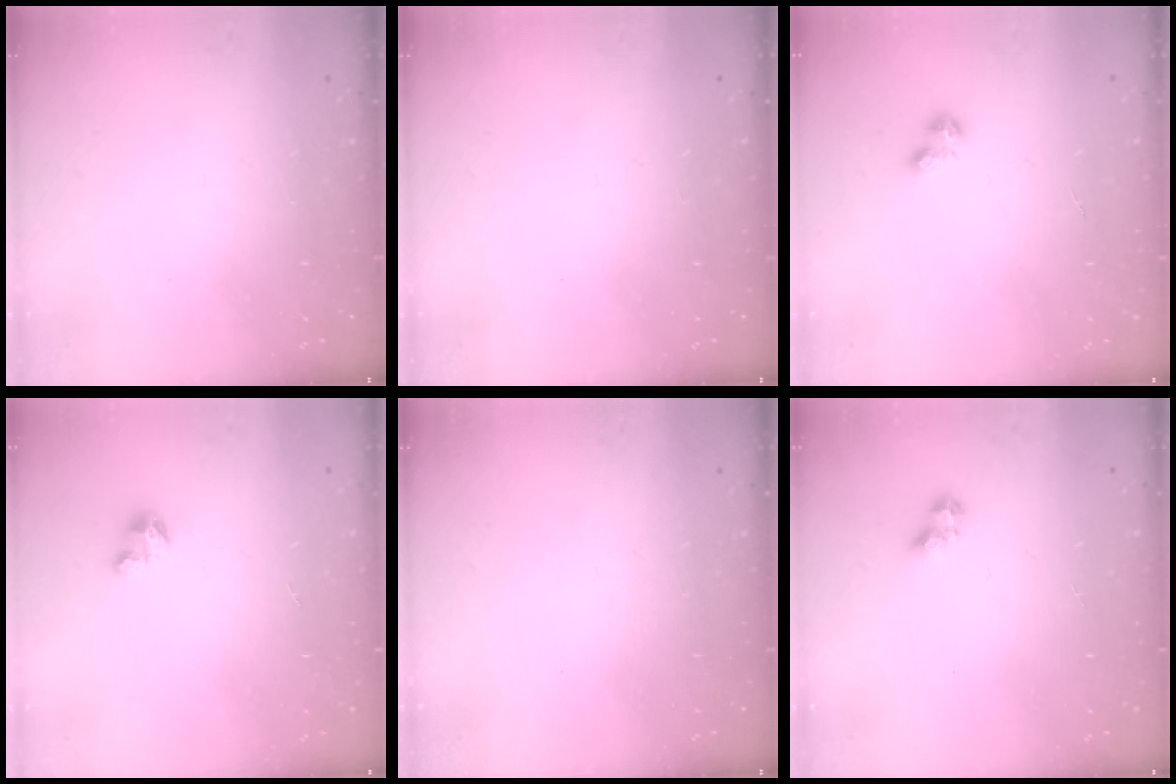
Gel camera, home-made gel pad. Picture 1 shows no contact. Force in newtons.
{"total": 0.0}
{"total": 1.9, "press": 1.9, "slide": 0.2}
{"total": 3.3, "press": 3.3, "slide": 0.2}
{"total": 0.0}
{"total": 4.4, "press": 4.3, "slide": 0.9}